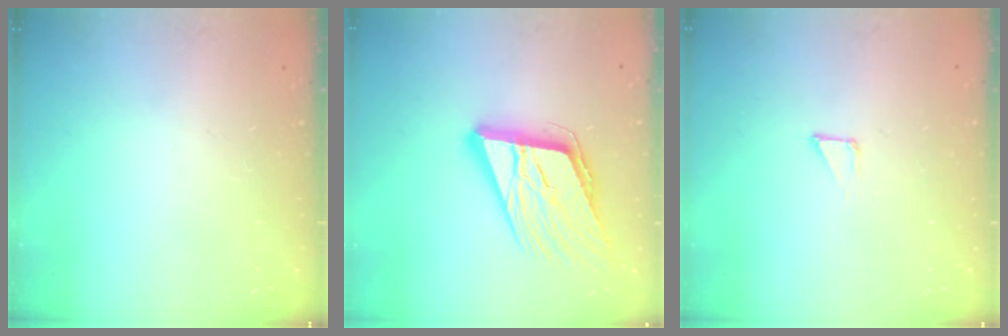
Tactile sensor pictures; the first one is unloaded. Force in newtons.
{"total": 19.0, "press": 18.5, "slide": 4.3}
{"total": 1.6, "press": 1.6, "slide": 0.1}